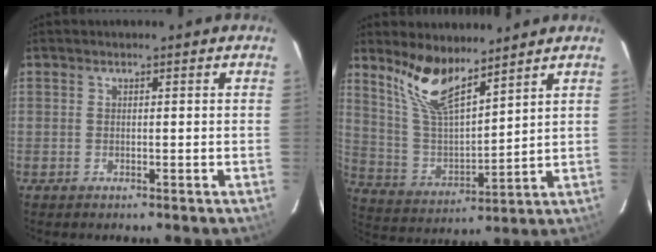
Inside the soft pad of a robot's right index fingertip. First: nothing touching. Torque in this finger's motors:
{"motor_torque": [0.35, 0.35, 0.24, 0.12]}